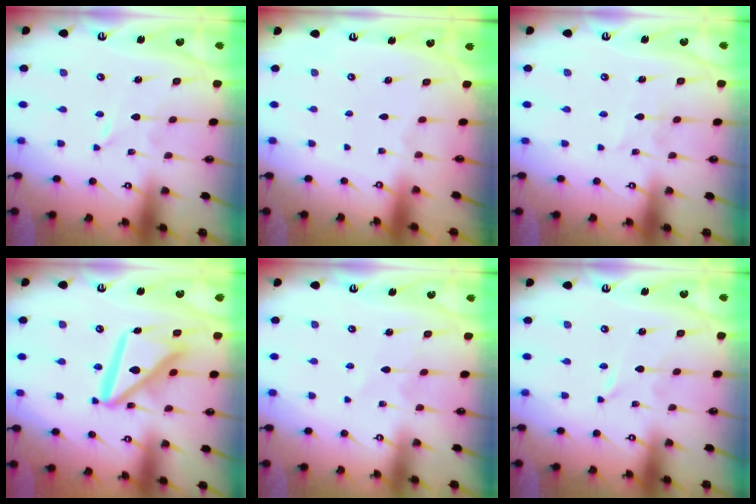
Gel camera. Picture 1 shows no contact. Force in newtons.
{"total": 0.0}
{"total": 2.0, "press": 2.0, "slide": 0.2}
{"total": 16.0, "press": 15.9, "slide": 2.0}
{"total": 3.9, "press": 3.8, "slide": 0.5}
{"total": 0.0}